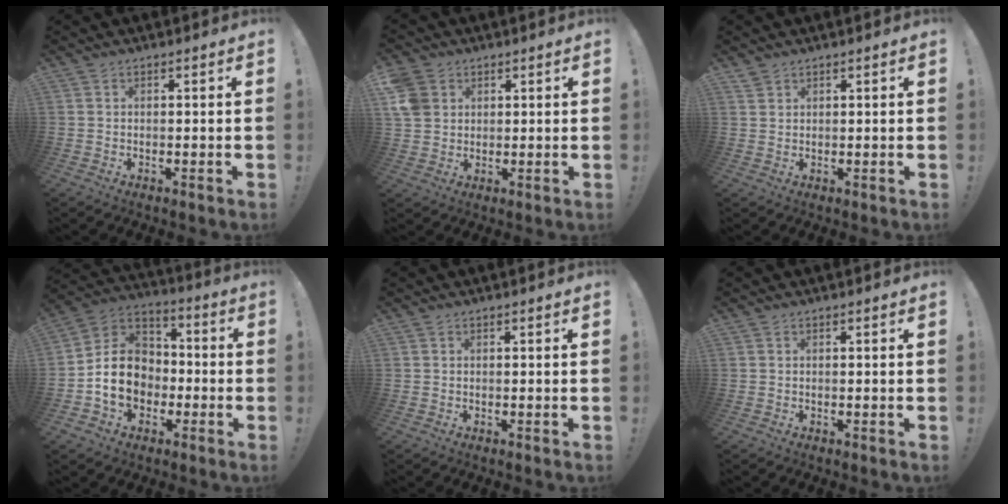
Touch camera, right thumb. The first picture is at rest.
{"total": 7.3, "force": [3.1, 6.0, 2.8], "torque": [-0.068, -0.006, 0.065]}
{"total": 1.6, "force": [1.5, 0.4, 0.3], "torque": [0.001, -0.011, 0.027]}
{"total": 15.0, "force": [-3.8, 12.1, 8.1], "torque": [-0.142, 0.029, -0.062]}
{"total": 0.0}
{"total": 0.0}